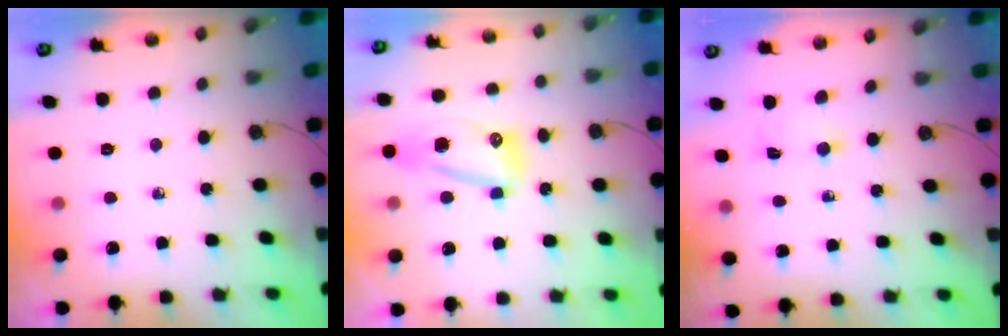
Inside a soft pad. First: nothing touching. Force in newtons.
{"total": 13.3, "press": 11.2, "slide": 7.0}
{"total": 1.2, "press": 1.0, "slide": 0.6}